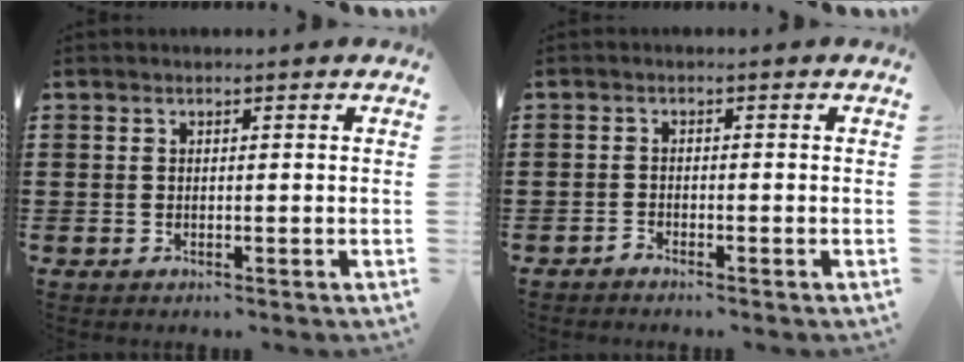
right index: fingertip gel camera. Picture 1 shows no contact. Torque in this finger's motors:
{"motor_torque": [0.61, 1.52, 0.03, -0.01]}